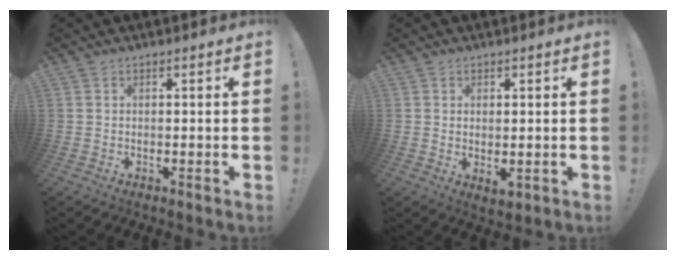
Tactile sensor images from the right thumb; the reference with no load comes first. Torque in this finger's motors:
{"motor_torque": [-0.01, 0.53, 0.39, -0.18, 0.06]}